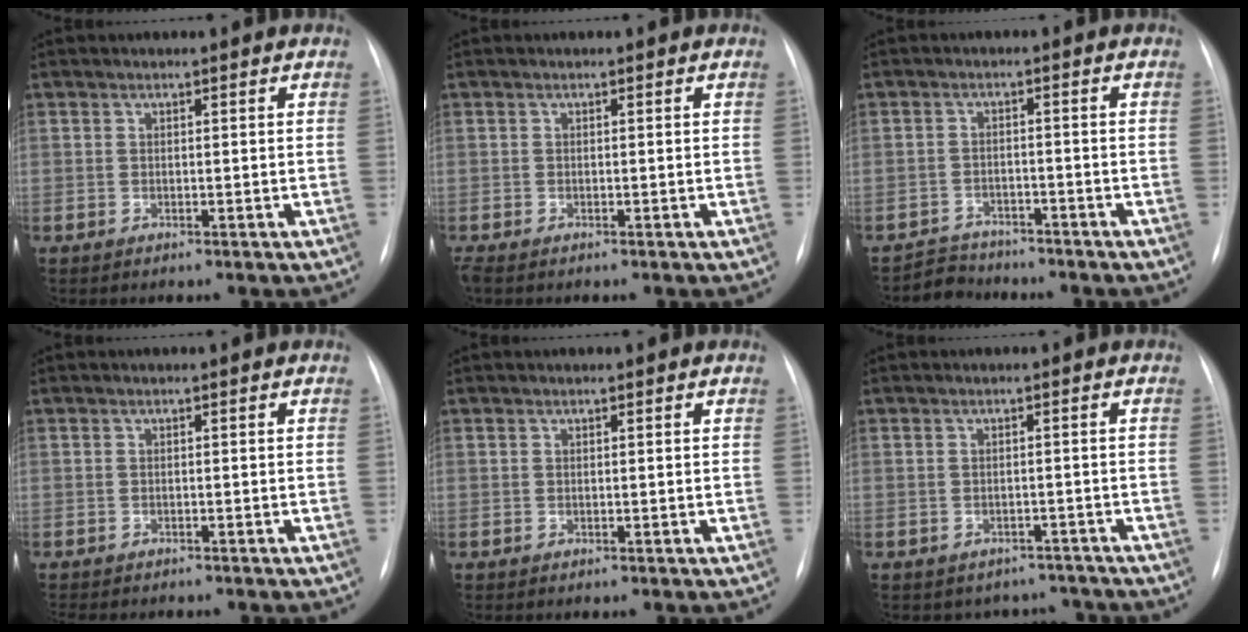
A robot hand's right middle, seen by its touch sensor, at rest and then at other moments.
{"total": 0.8, "force": [-0.7, 0.2, 0.4], "torque": [-0.009, -0.003, -0.012]}
{"total": 3.9, "force": [-3.5, 1.2, -1.2], "torque": [0.019, -0.005, -0.061]}
{"total": 5.7, "force": [-5.0, 1.5, 2.3], "torque": [-0.029, -0.005, -0.066]}
{"total": 0.0}
{"total": 5.2, "force": [-4.5, 2.6, -0.7], "torque": [0.023, 0.026, -0.052]}